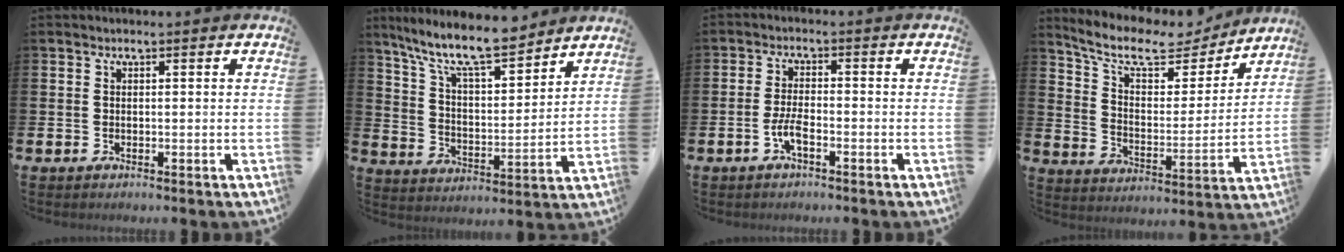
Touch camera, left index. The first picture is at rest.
{"total": 11.0, "force": [9.7, 2.0, 4.8], "torque": [-0.125, -0.052, 0.171]}
{"total": 2.9, "force": [-1.4, 0.8, 2.4], "torque": [-0.052, 0.002, -0.028]}
{"total": 9.9, "force": [8.5, 3.3, 3.8], "torque": [-0.105, -0.053, 0.143]}